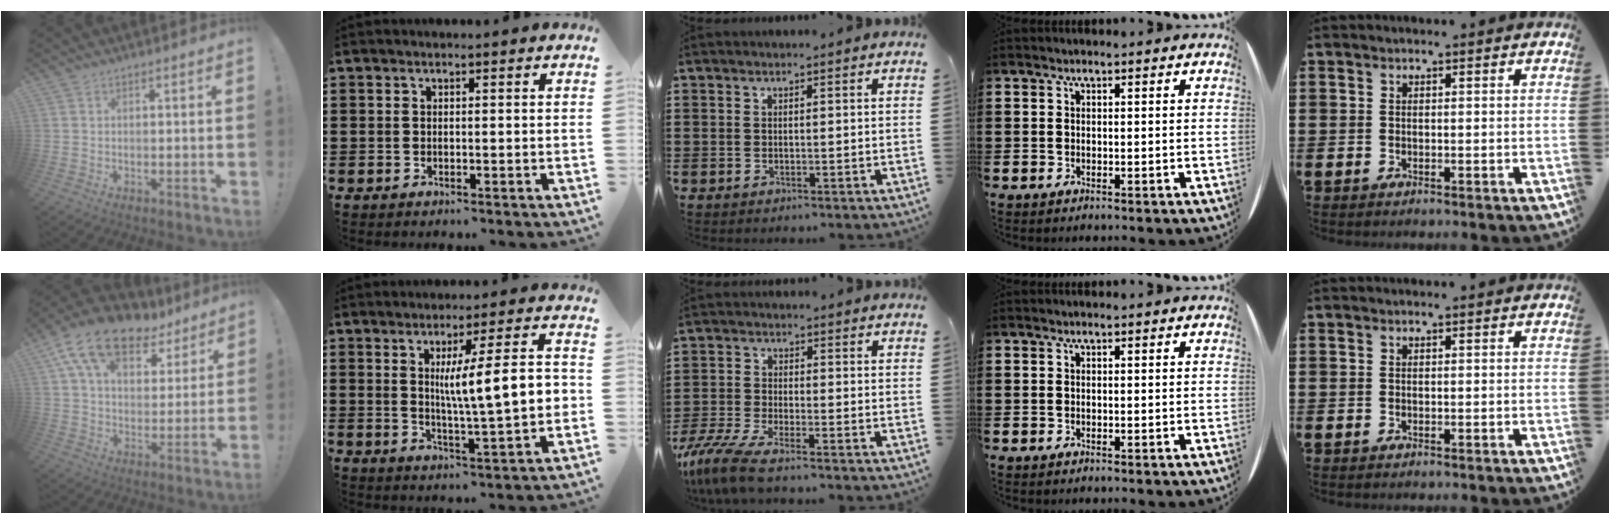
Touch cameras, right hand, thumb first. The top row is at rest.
{"thumb": {"total": 16.3, "force": [10.0, 9.0, 9.3], "torque": [-0.155, -0.058, 0.179]}, "index": {"total": 10.3, "force": [1.2, 1.4, 10.1], "torque": [-0.159, -0.006, 0.011]}, "middle": {"total": 5.6, "force": [-4.6, 0.4, 3.2], "torque": [-0.094, -0.025, -0.097]}}